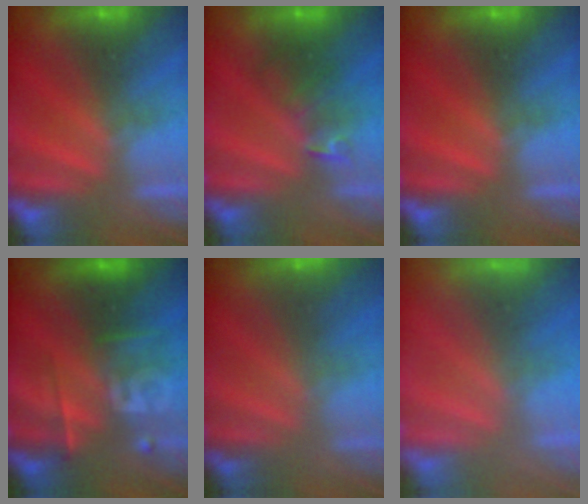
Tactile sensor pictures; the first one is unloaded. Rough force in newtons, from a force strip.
{"total": 2.4}
{"total": 0.0}
{"total": 2.4}
{"total": 2.9}
{"total": 6.8}